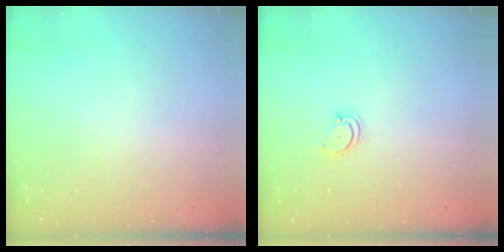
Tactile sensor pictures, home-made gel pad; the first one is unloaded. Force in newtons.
{"total": 3.2, "press": 3.2, "slide": 0.3}